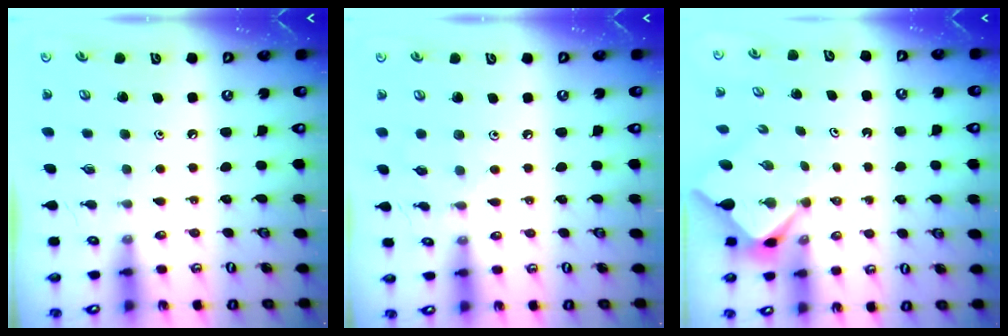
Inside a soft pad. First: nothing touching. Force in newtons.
{"total": 4.4, "press": 4.4, "slide": 0.6}
{"total": 3.1, "press": 3.0, "slide": 0.4}